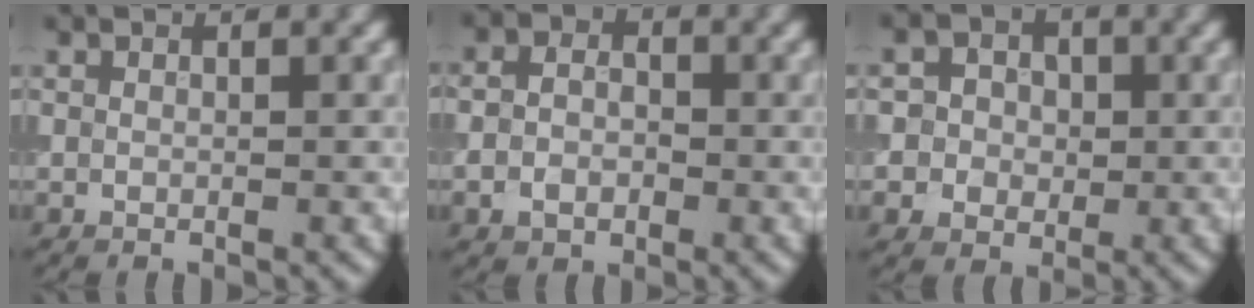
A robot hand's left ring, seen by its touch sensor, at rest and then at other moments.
{"total": 3.2, "force": [-0.8, 2.5, 1.8], "torque": [-0.019, -0.003, -0.021]}
{"total": 5.1, "force": [0.8, 4.8, 1.6], "torque": [-0.014, 0.020, -0.007]}